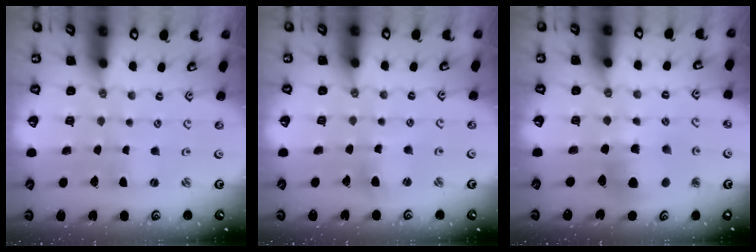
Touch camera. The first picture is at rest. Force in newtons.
{"total": 4.4, "press": 4.4, "slide": 0.5}
{"total": 8.4, "press": 8.3, "slide": 1.1}